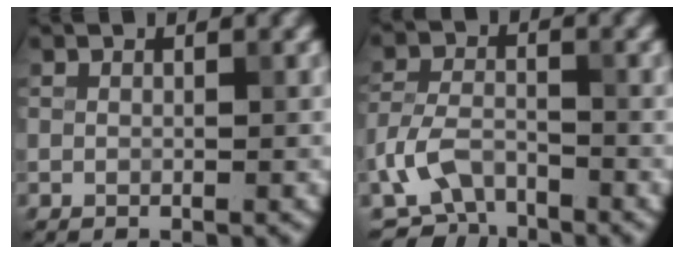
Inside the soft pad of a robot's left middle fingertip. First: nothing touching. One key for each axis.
{"total": 4.6, "fx": -2.8, "fy": 2.6, "fz": 2.6, "tx": -0.052, "ty": 0.000, "tz": -0.063}